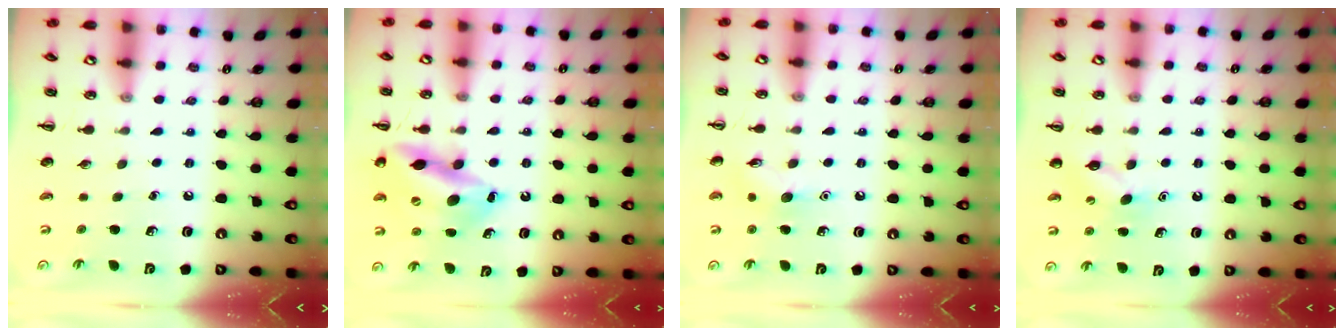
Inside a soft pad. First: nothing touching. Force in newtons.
{"total": 16.2, "press": 15.7, "slide": 3.8}
{"total": 7.0, "press": 6.9, "slide": 1.3}
{"total": 7.3, "press": 7.1, "slide": 1.5}